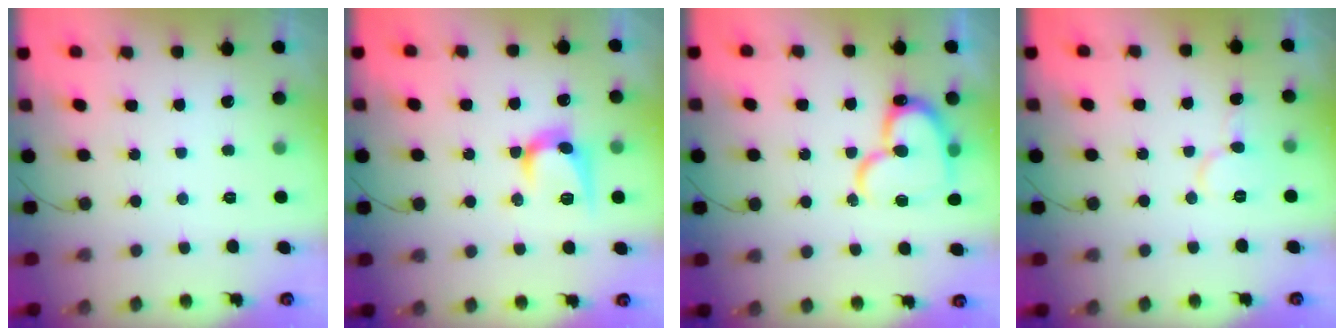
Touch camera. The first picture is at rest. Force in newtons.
{"total": 10.7, "press": 10.7, "slide": 0.6}
{"total": 17.2, "press": 17.1, "slide": 1.7}
{"total": 6.3, "press": 6.3, "slide": 0.6}